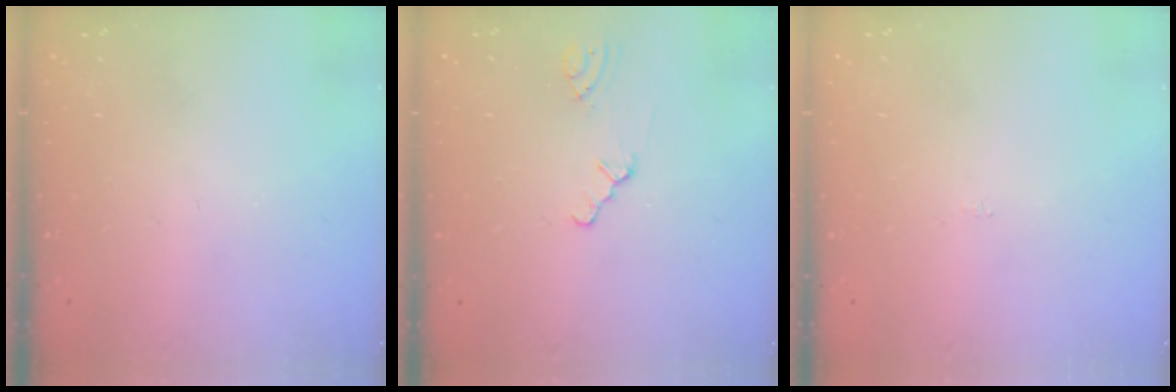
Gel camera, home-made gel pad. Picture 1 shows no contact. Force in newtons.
{"total": 0.9, "press": 0.8, "slide": 0.2}
{"total": 0.0}